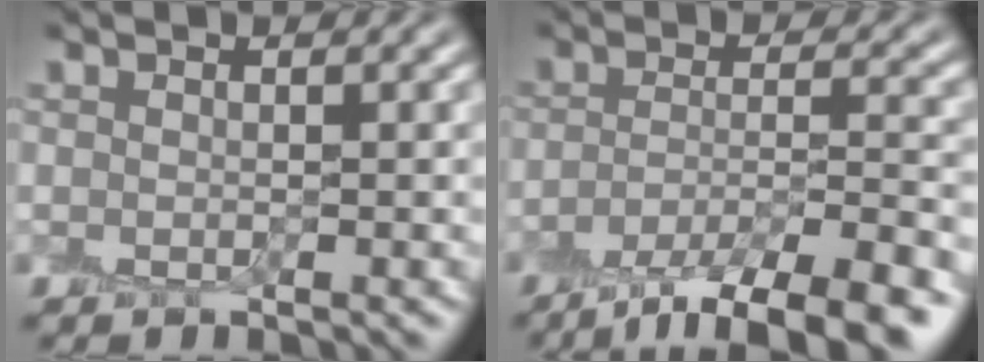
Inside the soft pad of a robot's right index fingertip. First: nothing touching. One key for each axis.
{"total": 8.9, "fx": -5.9, "fy": 2.3, "fz": 6.2, "tx": -0.089, "ty": -0.007, "tz": -0.097}